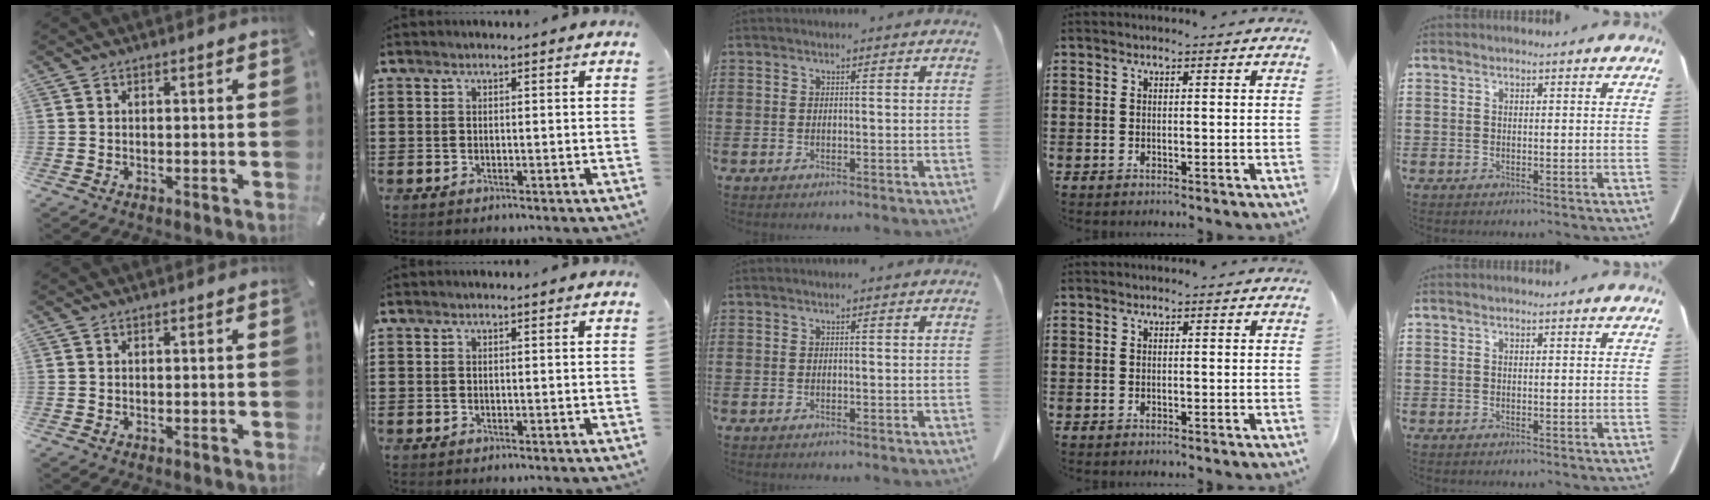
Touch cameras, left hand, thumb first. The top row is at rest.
{}